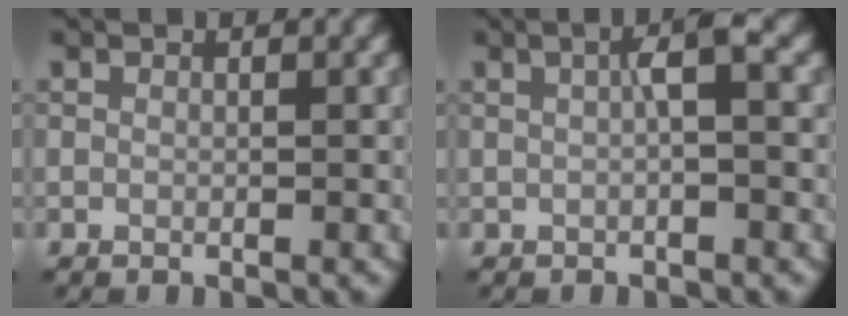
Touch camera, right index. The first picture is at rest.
{"total": 2.1, "force": [0.2, 0.2, 2.1], "torque": [-0.037, 0.011, 0.003]}